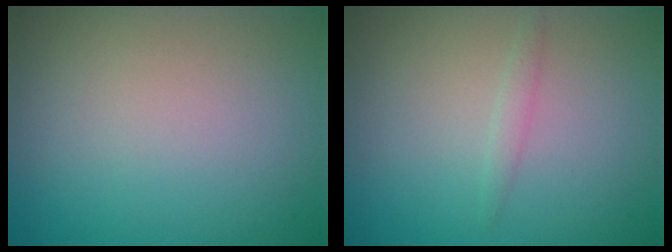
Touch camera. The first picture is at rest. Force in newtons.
{"total": 0.9, "press": 0.9, "slide": 0.1}